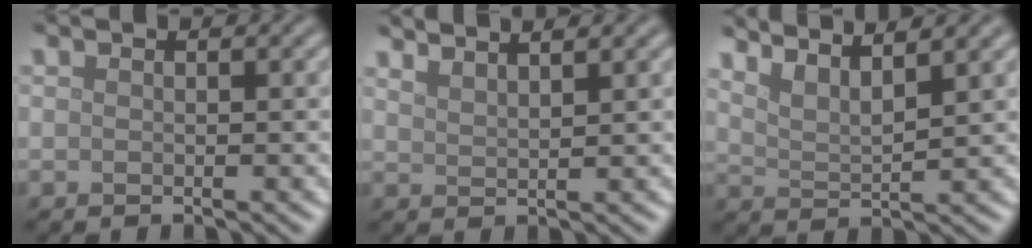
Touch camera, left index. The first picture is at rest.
{"total": 3.6, "force": [3.1, 0.9, 1.6], "torque": [0.000, 0.016, 0.024]}
{"total": 4.9, "force": [4.0, 1.0, 2.6], "torque": [-0.040, 0.014, 0.051]}